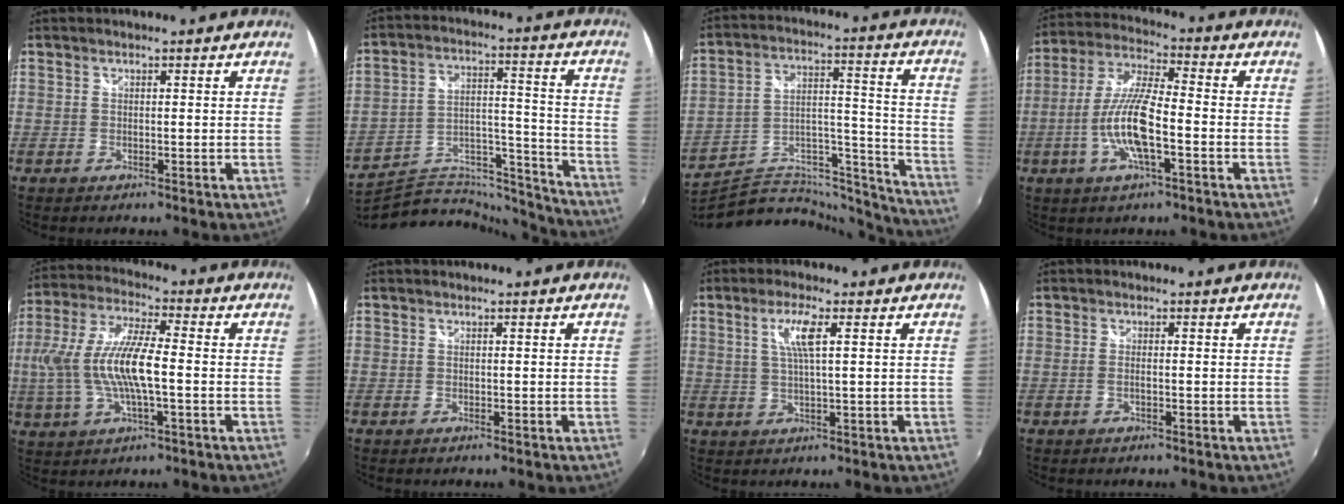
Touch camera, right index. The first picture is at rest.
{"total": 20.1, "force": [-17.6, 7.6, 6.0], "torque": [-0.106, 0.055, -0.248]}
{"total": 22.0, "force": [-18.8, 8.5, 7.5], "torque": [-0.117, 0.061, -0.263]}
{"total": 12.1, "force": [-3.6, 2.7, 11.3], "torque": [-0.235, -0.002, -0.069]}
{"total": 13.7, "force": [-1.4, 3.9, 13.0], "torque": [-0.262, 0.001, -0.026]}
{"total": 0.0}
{"total": 5.1, "force": [1.6, 0.3, 4.8], "torque": [-0.094, 0.000, 0.031]}
{"total": 1.0, "force": [-0.3, 0.2, 1.0], "torque": [-0.021, 0.000, -0.006]}